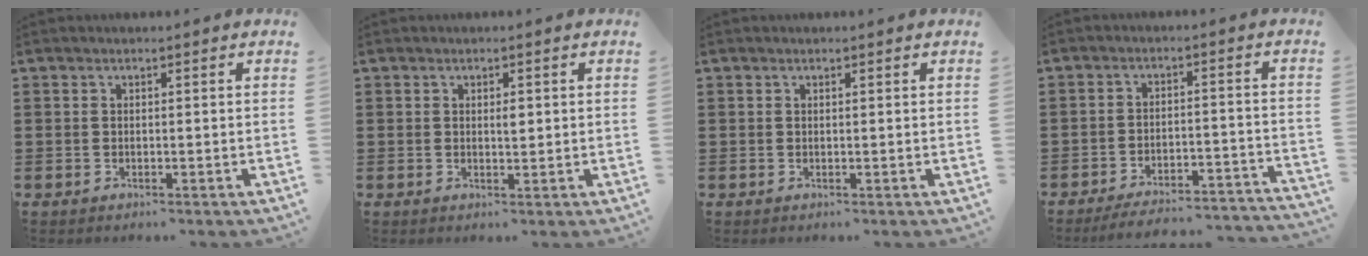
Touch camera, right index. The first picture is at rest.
{"total": 1.4, "force": [0.3, 0.5, 1.2], "torque": [-0.016, 0.002, 0.002]}
{"total": 0.0}
{"total": 4.9, "force": [-4.7, 0.2, 1.5], "torque": [-0.024, -0.006, -0.090]}